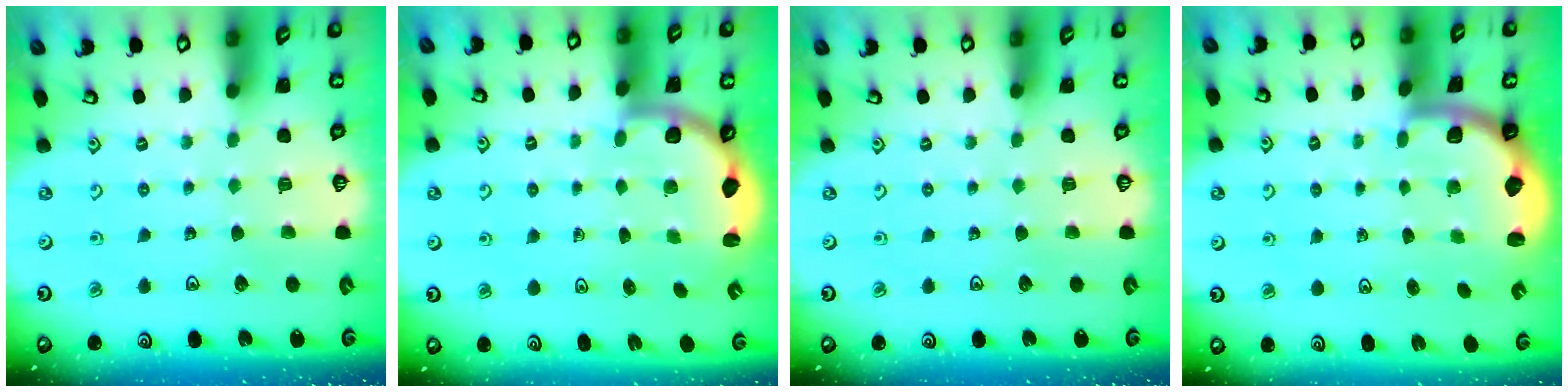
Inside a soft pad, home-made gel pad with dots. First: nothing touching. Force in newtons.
{"total": 3.3, "press": 2.6, "slide": 1.9}
{"total": 0.0}
{"total": 1.9, "press": 1.8, "slide": 0.5}